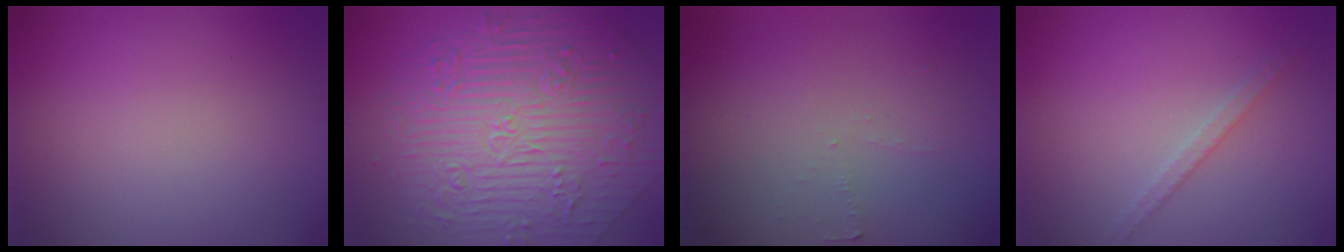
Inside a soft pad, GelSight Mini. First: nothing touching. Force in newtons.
{"total": 11.1, "press": 7.5, "slide": 8.2}
{"total": 0.9, "press": 0.8, "slide": 0.3}
{"total": 1.7, "press": 1.7, "slide": 0.2}